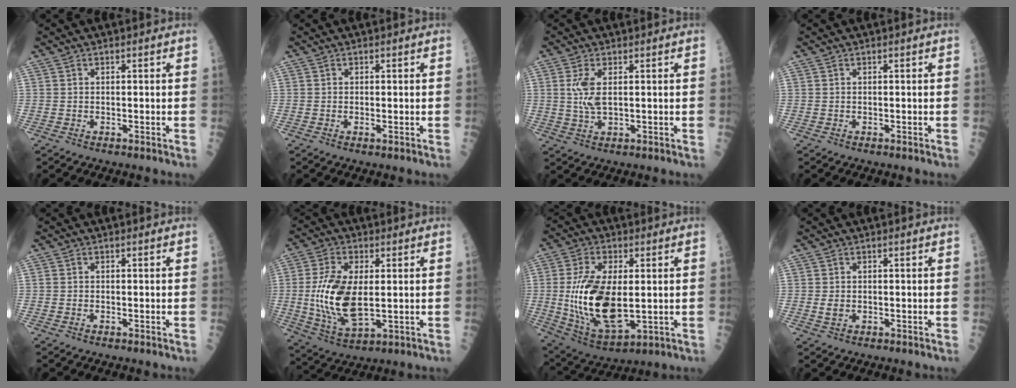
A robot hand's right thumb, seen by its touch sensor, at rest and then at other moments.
{"total": 0.6, "force": [-0.1, 0.1, 0.5], "torque": [-0.010, -0.001, -0.002]}
{"total": 4.7, "force": [0.9, 1.9, 4.2], "torque": [-0.095, -0.006, 0.023]}
{"total": 0.0}
{"total": 0.0}
{"total": 14.2, "force": [0.2, 6.6, 12.5], "torque": [-0.259, -0.014, 0.013]}
{"total": 18.5, "force": [-0.1, 8.9, 16.2], "torque": [-0.320, -0.017, 0.015]}
{"total": 1.5, "force": [-0.1, 1.1, 1.0], "torque": [-0.013, 0.001, -0.001]}